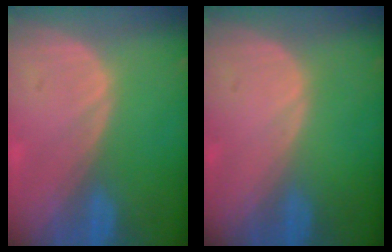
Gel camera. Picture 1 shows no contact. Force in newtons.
{"total": 0.0}